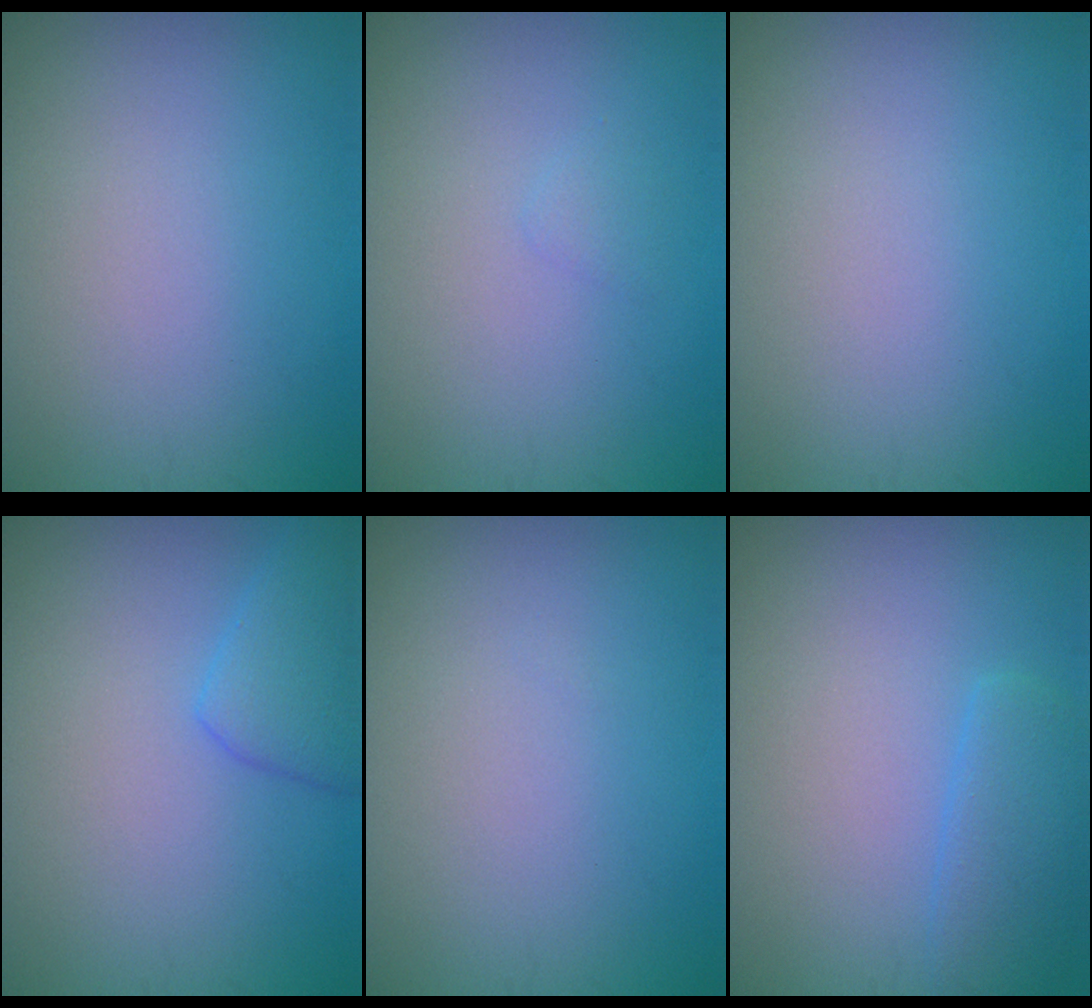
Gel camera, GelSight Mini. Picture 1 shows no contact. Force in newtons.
{"total": 0.5, "press": 0.5, "slide": 0.1}
{"total": 0.0}
{"total": 2.8, "press": 2.7, "slide": 0.2}
{"total": 0.0}
{"total": 2.5, "press": 2.5, "slide": 0.3}